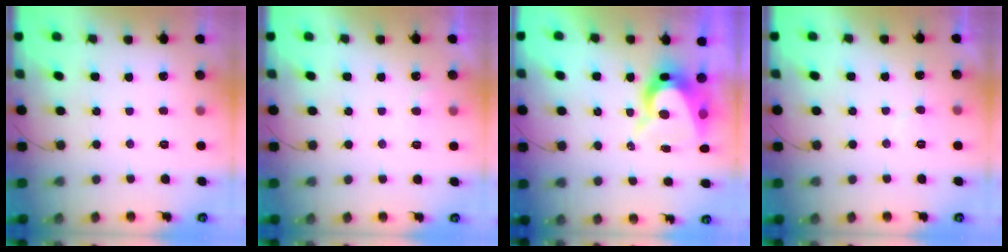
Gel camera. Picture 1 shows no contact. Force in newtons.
{"total": 4.9, "press": 4.9, "slide": 0.4}
{"total": 10.1, "press": 10.1, "slide": 0.7}
{"total": 5.6, "press": 5.6, "slide": 0.5}